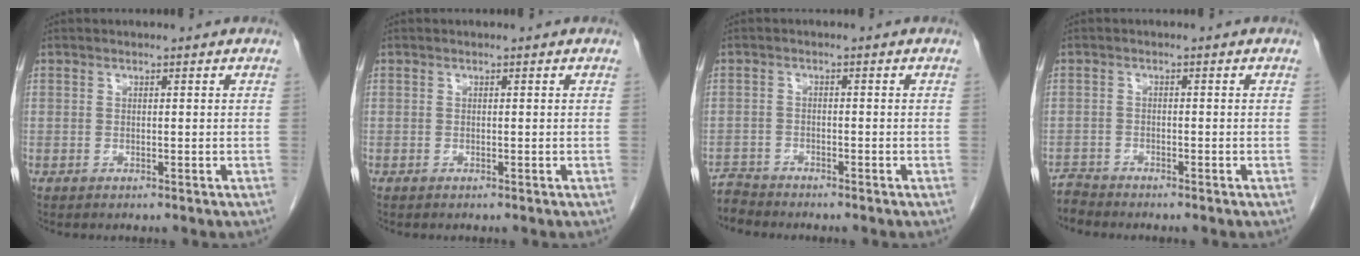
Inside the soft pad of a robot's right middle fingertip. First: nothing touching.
{"total": 0.0}
{"total": 2.8, "force": [-2.7, 0.0, -0.8], "torque": [0.020, -0.014, -0.052]}
{"total": 2.2, "force": [-2.1, -0.1, -0.7], "torque": [0.015, -0.012, -0.040]}